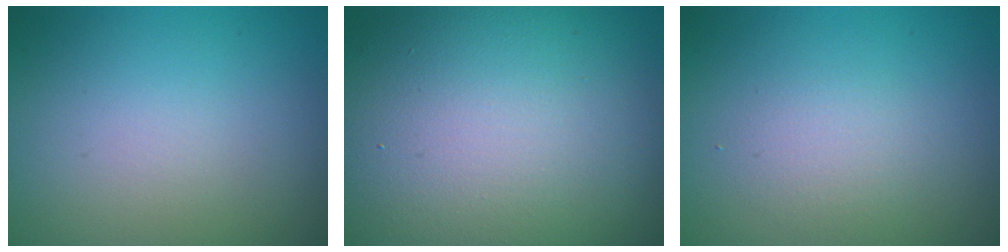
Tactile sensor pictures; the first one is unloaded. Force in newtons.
{"total": 16.5, "press": 16.5, "slide": 0.9}
{"total": 1.5, "press": 1.5, "slide": 0.1}